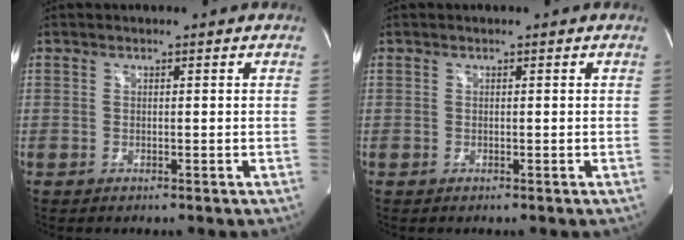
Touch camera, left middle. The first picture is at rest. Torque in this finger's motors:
{"motor_torque": [0.45, -0.41, 0.08, -0.01]}